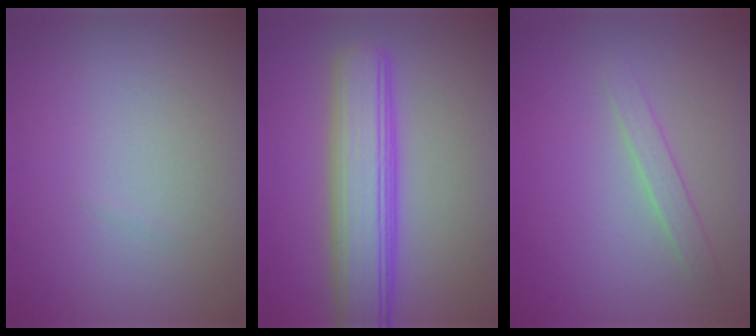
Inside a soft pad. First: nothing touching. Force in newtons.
{"total": 6.8, "press": 6.8, "slide": 0.2}
{"total": 1.4, "press": 1.3, "slide": 0.1}